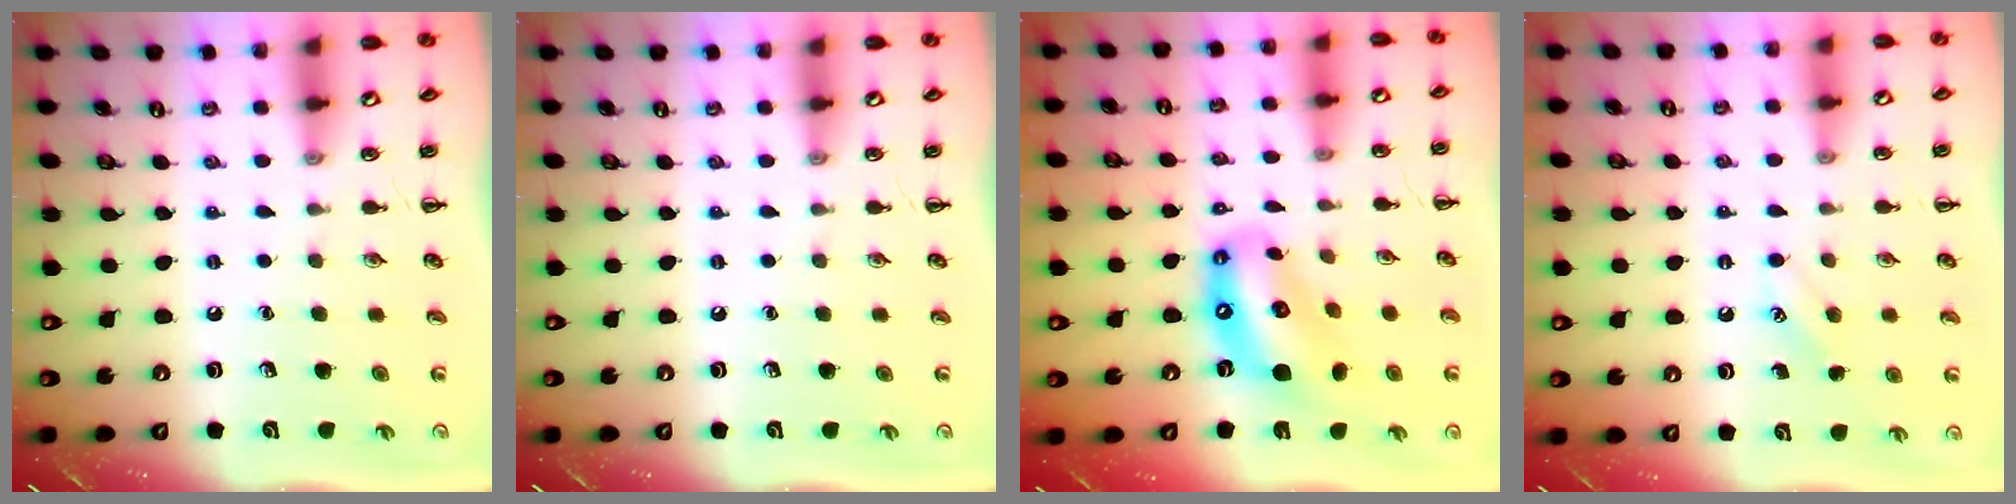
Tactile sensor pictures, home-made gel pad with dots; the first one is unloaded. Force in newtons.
{"total": 0.0}
{"total": 13.6, "press": 13.1, "slide": 3.7}
{"total": 4.4, "press": 4.3, "slide": 0.9}